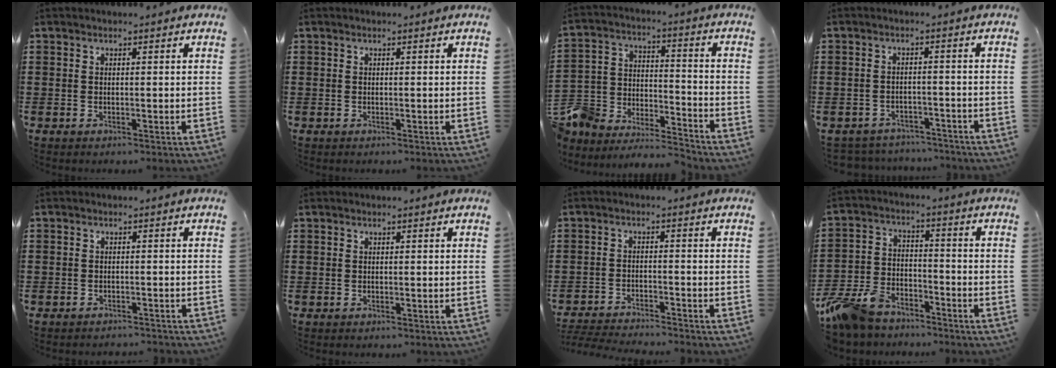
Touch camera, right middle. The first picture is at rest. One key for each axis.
{"total": 0.0}
{"total": 7.0, "fx": -6.4, "fy": 2.7, "fz": 0.4, "tx": -0.031, "ty": 0.011, "tz": -0.136}
{"total": 2.9, "fx": -2.9, "fy": 0.4, "fz": -0.2, "tx": -0.006, "ty": -0.001, "tz": -0.063}
{"total": 1.9, "fx": -1.9, "fy": 0.3, "fz": -0.3, "tx": -0.001, "ty": 0.002, "tz": -0.043}
{"total": 0.0}
{"total": 3.5, "fx": -3.5, "fy": -0.1, "fz": 0.5, "tx": -0.018, "ty": -0.005, "tz": -0.074}
{"total": 8.9, "fx": -7.8, "fy": 3.3, "fz": 2.5, "tx": -0.077, "ty": 0.017, "tz": -0.158}